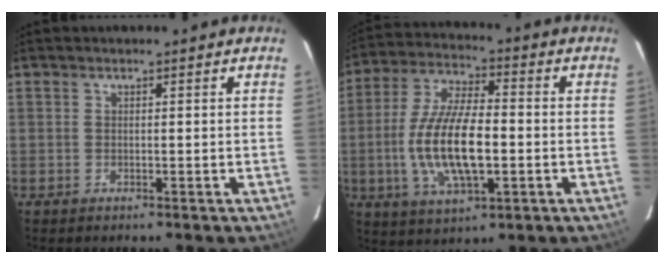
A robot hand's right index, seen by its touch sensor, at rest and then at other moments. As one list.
[{"total": 15.4, "force": [-2.7, 5.7, 14.1], "torque": [-0.288, -0.004, -0.047]}]